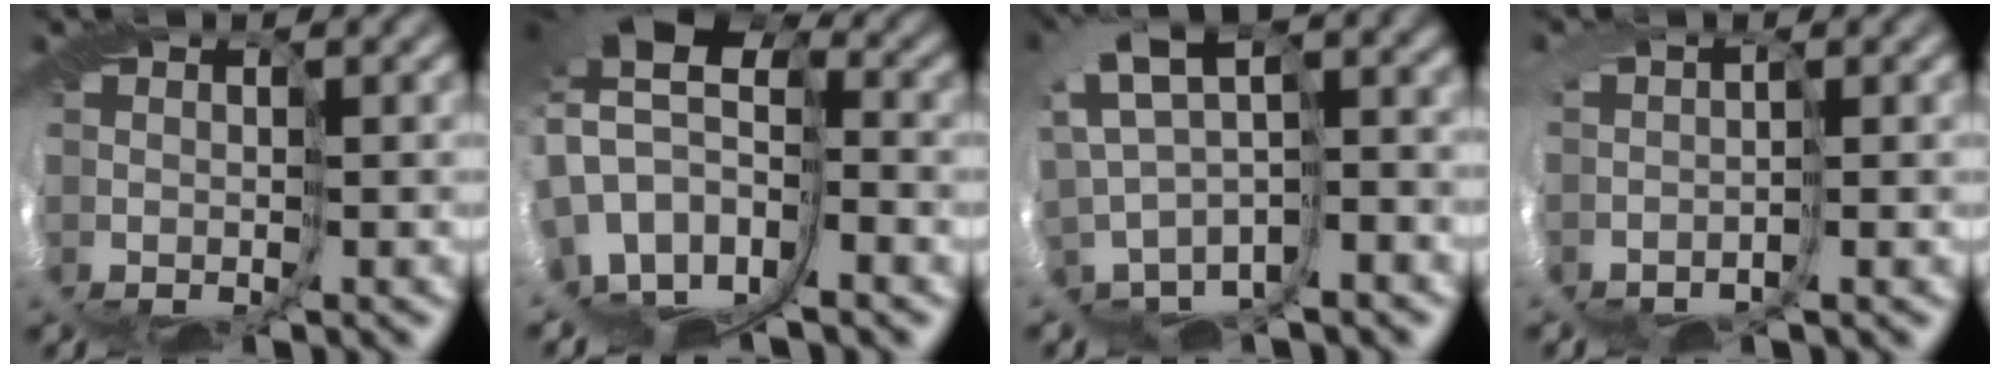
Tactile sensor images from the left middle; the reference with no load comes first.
{"total": 10.6, "force": [-1.3, 7.7, 7.2], "torque": [-0.158, 0.000, -0.004]}
{"total": 4.0, "force": [1.0, 1.2, 3.6], "torque": [-0.079, 0.023, 0.022]}
{"total": 1.7, "force": [-0.2, 0.9, 1.4], "torque": [-0.034, 0.015, -0.009]}